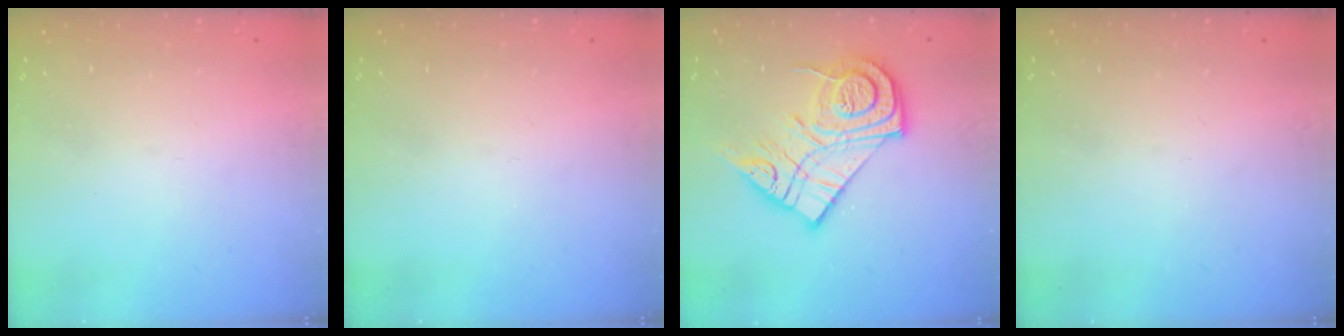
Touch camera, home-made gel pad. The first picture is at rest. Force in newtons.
{"total": 0.0}
{"total": 16.6, "press": 16.6, "slide": 0.5}
{"total": 0.0}